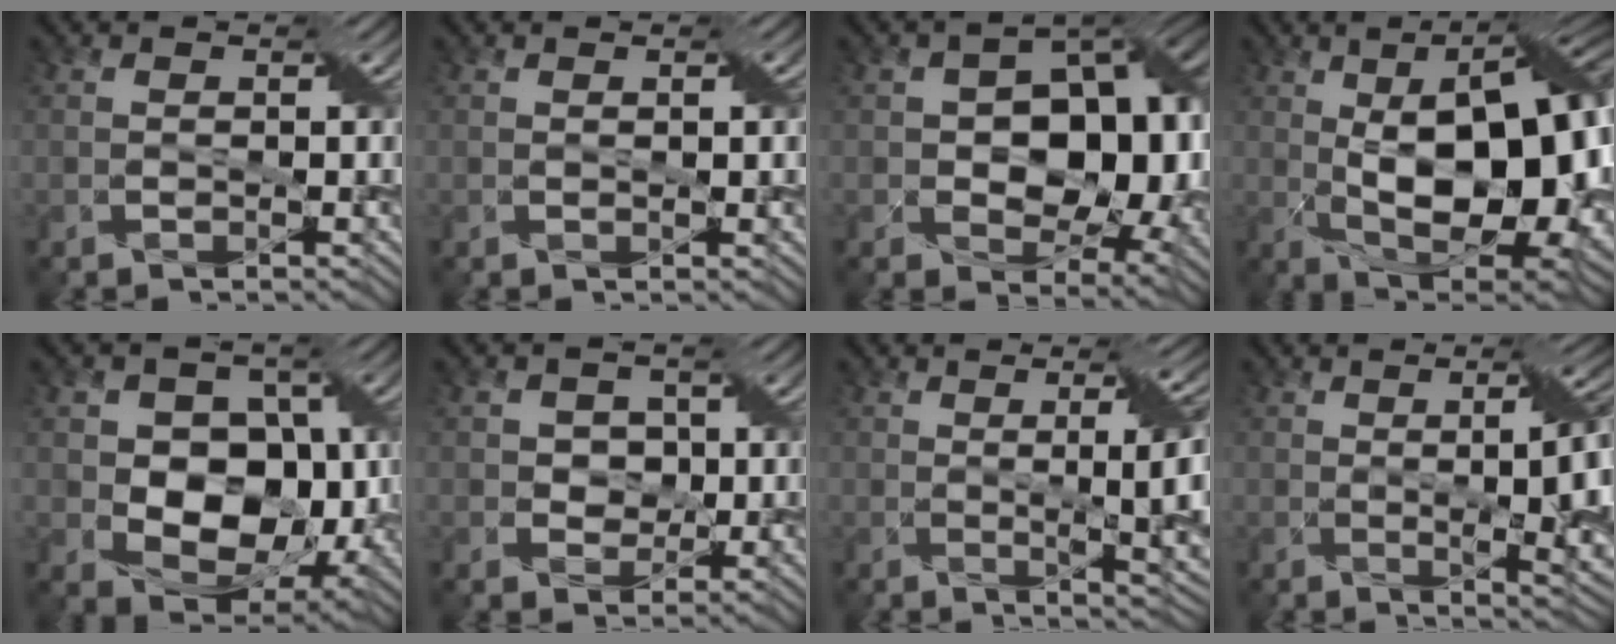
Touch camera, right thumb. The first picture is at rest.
{"total": 1.1, "force": [0.3, 0.2, 1.0], "torque": [-0.017, 0.003, 0.006]}
{"total": 13.5, "force": [-0.1, 8.9, 10.1], "torque": [-0.131, 0.001, 0.002]}
{"total": 18.1, "force": [0.7, 8.5, 15.9], "torque": [-0.238, 0.011, 0.003]}
{"total": 11.4, "force": [-0.3, 8.7, 7.4], "torque": [-0.123, -0.013, -0.011]}
{"total": 3.2, "force": [0.3, 2.9, 1.1], "torque": [-0.024, -0.002, -0.005]}
{"total": 11.8, "force": [1.0, 3.2, 11.3], "torque": [-0.136, 0.017, 0.019]}
{"total": 13.3, "force": [1.3, 4.4, 12.4], "torque": [-0.137, 0.018, 0.018]}